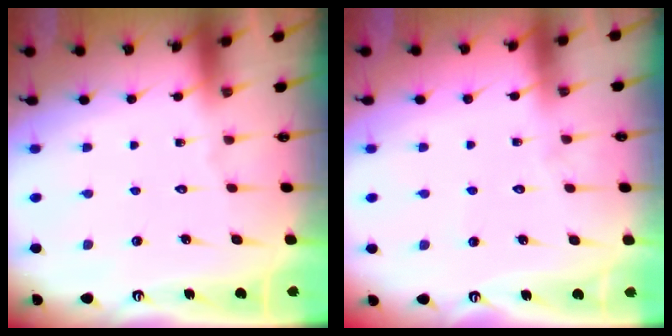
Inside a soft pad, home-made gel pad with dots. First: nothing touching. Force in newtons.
{"total": 3.0, "press": 3.0, "slide": 0.3}